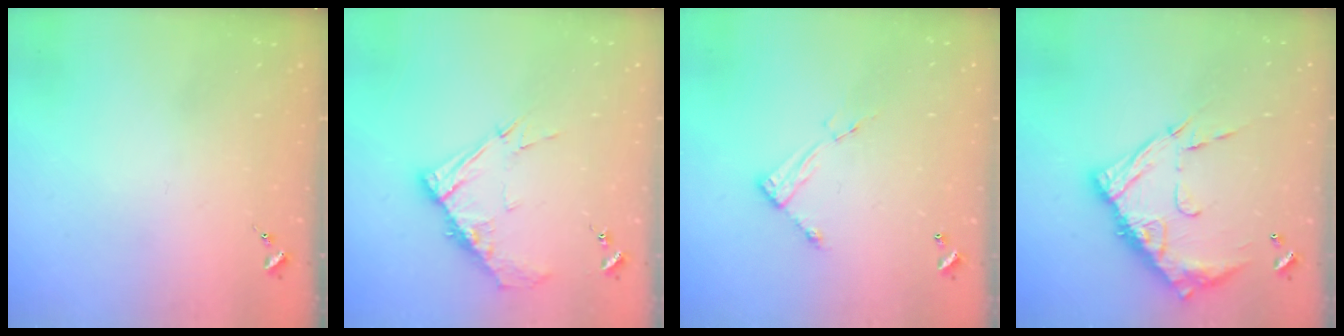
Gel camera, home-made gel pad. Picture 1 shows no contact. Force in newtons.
{"total": 11.1, "press": 11.0, "slide": 1.1}
{"total": 7.5, "press": 7.5, "slide": 0.3}
{"total": 17.2, "press": 17.1, "slide": 1.4}